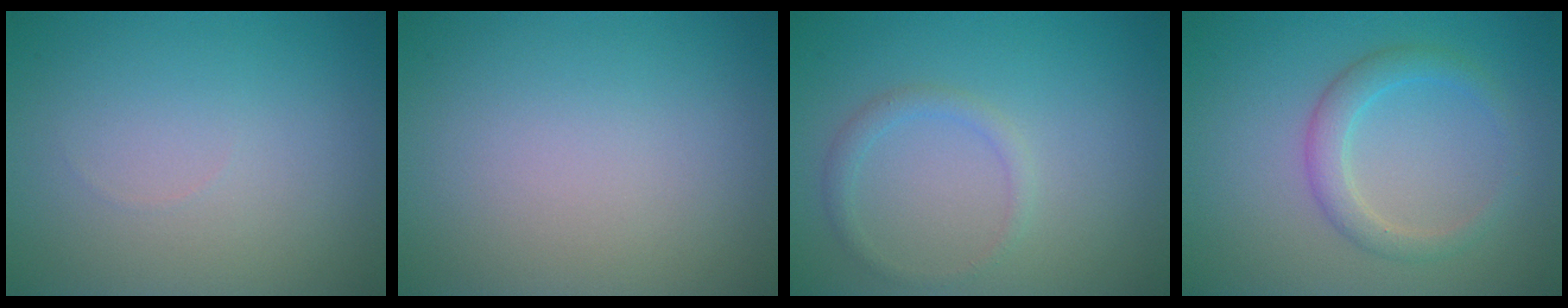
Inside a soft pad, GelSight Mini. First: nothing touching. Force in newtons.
{"total": 0.0}
{"total": 1.4, "press": 1.4, "slide": 0.0}
{"total": 2.5, "press": 2.5, "slide": 0.1}